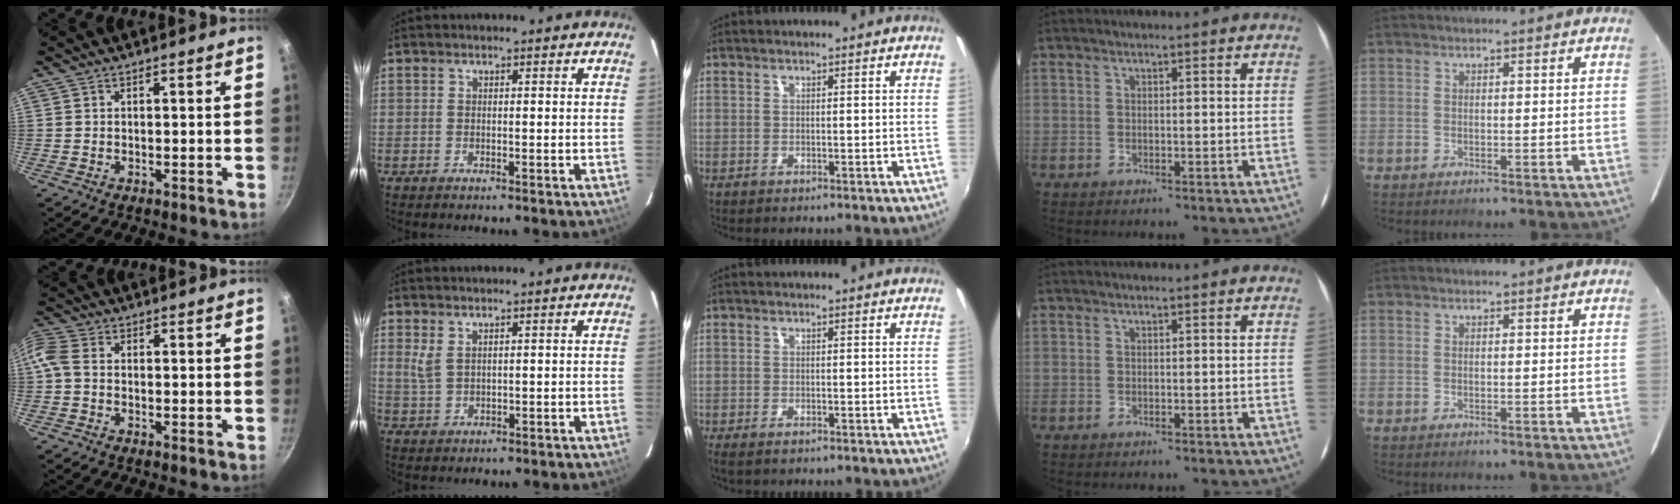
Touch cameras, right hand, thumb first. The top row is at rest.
{"thumb": {"total": 3.7, "force": [-0.4, 2.6, 2.6], "torque": [-0.064, 0.011, -0.021]}, "index": {"total": 2.5, "force": [1.4, 1.1, 1.7], "torque": [-0.035, -0.002, 0.030]}, "middle": {"total": 2.2, "force": [-1.6, 0.5, 1.4], "torque": [-0.027, -0.011, -0.027]}}